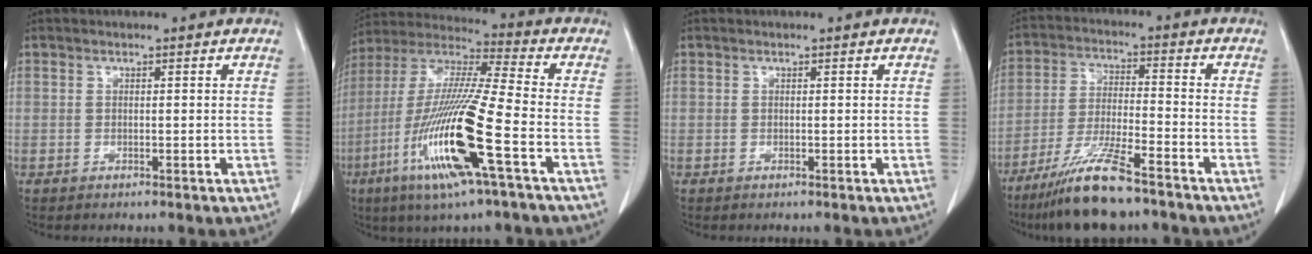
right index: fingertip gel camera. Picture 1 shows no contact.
{"total": 18.9, "force": [-7.0, 0.3, 17.6], "torque": [-0.380, -0.029, -0.140]}
{"total": 0.0}
{"total": 10.9, "force": [-8.3, 0.8, 7.1], "torque": [-0.142, -0.031, -0.153]}